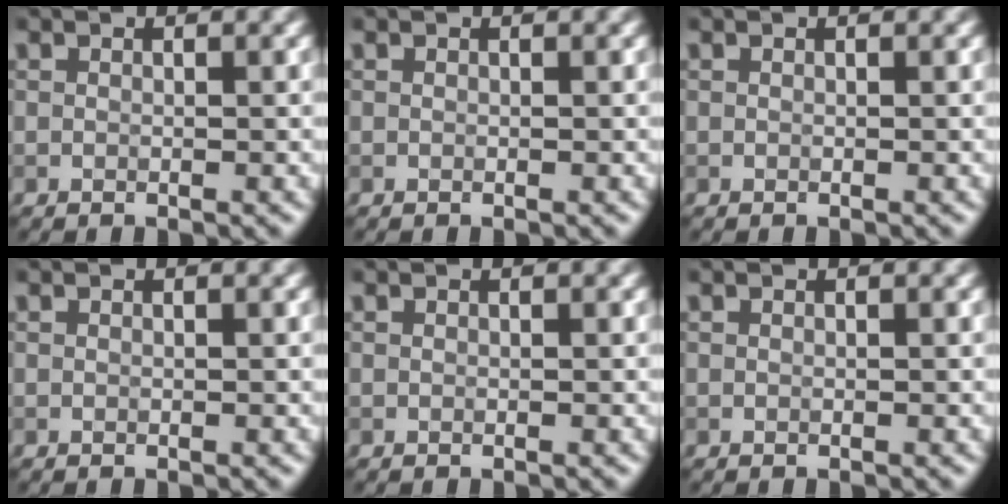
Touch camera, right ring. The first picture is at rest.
{"total": 0.0}
{"total": 0.0}
{"total": 0.0}
{"total": 0.0}
{"total": 0.0}